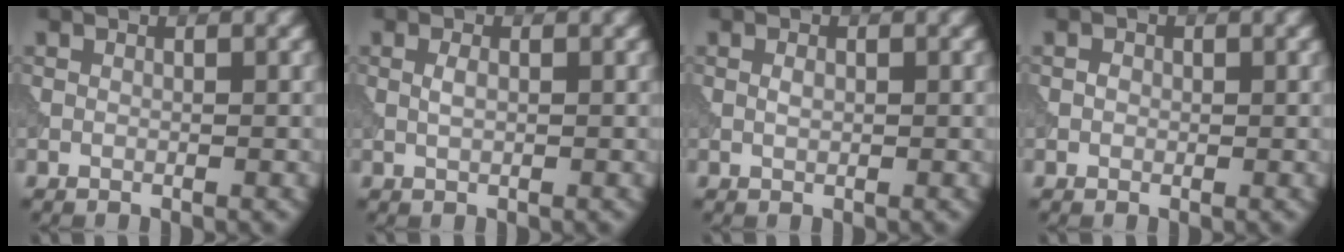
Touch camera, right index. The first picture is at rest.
{"total": 1.0, "force": [0.1, 0.5, 0.9], "torque": [-0.021, 0.000, 0.002]}
{"total": 0.8, "force": [0.1, 0.5, 0.6], "torque": [-0.014, 0.000, 0.002]}
{"total": 0.7, "force": [0.0, 0.6, 0.3], "torque": [-0.002, -0.002, -0.002]}